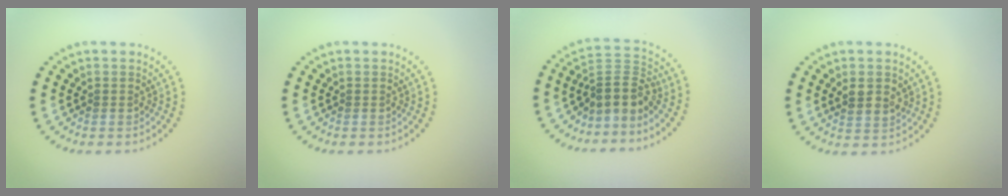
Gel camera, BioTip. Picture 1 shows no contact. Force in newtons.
{"total": 0.0}
{"total": 3.5, "press": 2.5, "slide": 2.5}
{"total": 2.2, "press": 2.1, "slide": 0.8}